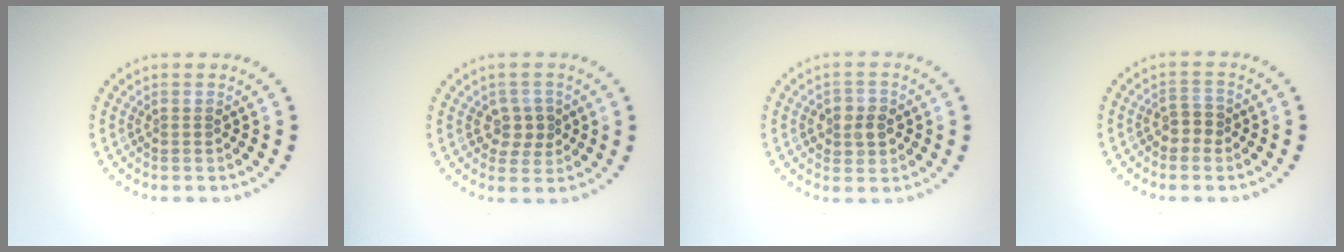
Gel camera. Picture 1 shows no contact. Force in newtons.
{"total": 2.2, "press": 2.1, "slide": 0.6}
{"total": 2.3, "press": 2.3, "slide": 0.2}
{"total": 1.8, "press": 1.7, "slide": 0.8}